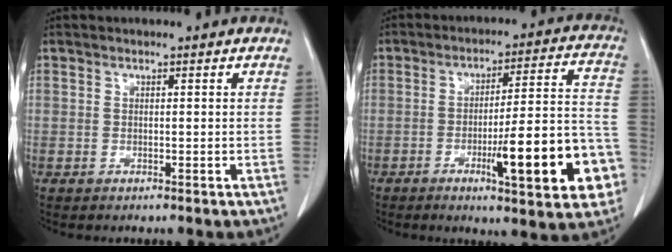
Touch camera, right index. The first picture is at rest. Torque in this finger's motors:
{"motor_torque": [1.37, -0.77, 0.40, 0.12]}